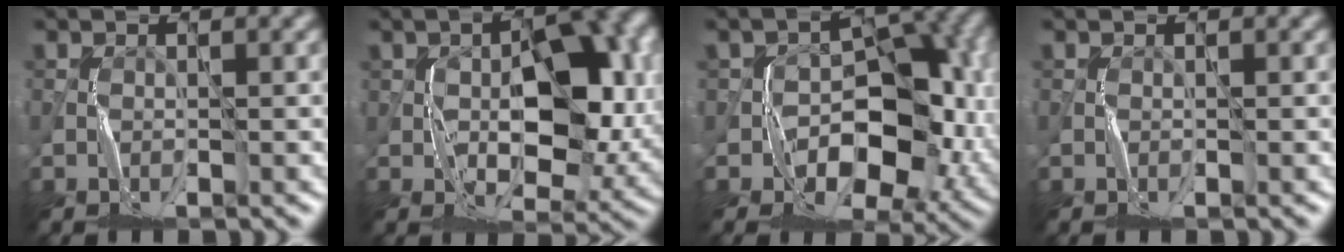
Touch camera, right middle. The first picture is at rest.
{"total": 9.4, "force": [-0.5, 5.1, 7.9], "torque": [-0.108, 0.007, -0.007]}
{"total": 9.6, "force": [-2.3, 6.5, 6.6], "torque": [-0.071, -0.004, -0.040]}
{"total": 0.0}